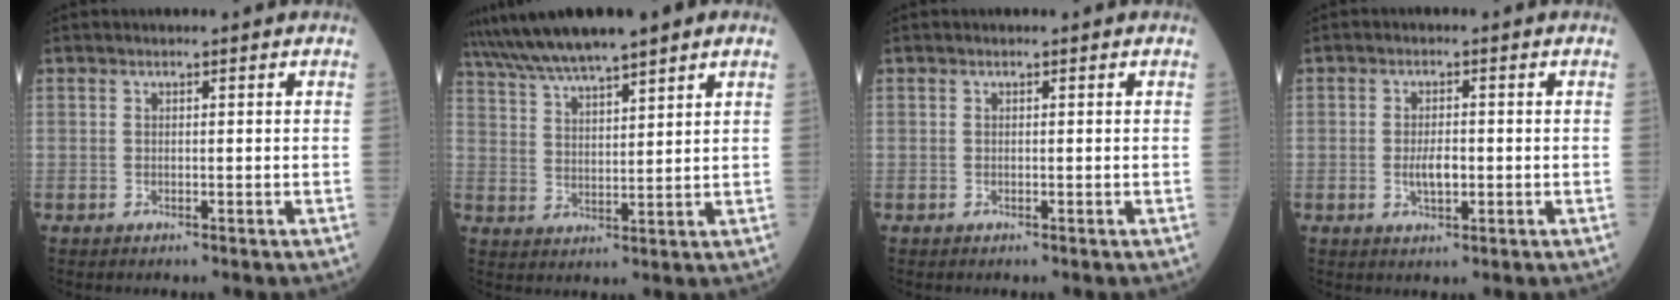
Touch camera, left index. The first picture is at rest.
{"total": 10.5, "force": [8.5, 0.8, 6.0], "torque": [-0.114, 0.029, 0.152]}
{"total": 0.0}
{"total": 3.1, "force": [-0.8, 1.3, 2.7], "torque": [-0.053, -0.003, -0.012]}